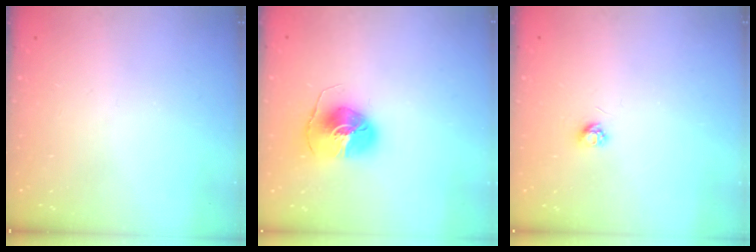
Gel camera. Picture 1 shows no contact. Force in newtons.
{"total": 8.2, "press": 8.1, "slide": 1.0}
{"total": 3.7, "press": 3.7, "slide": 0.3}